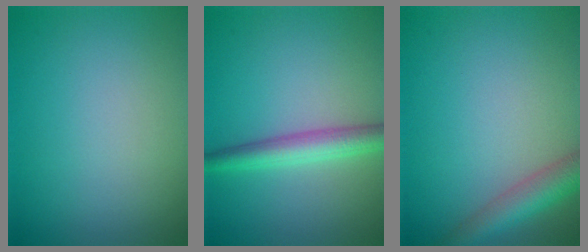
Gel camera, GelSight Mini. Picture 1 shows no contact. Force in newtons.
{"total": 3.6, "press": 3.6, "slide": 0.1}
{"total": 4.1, "press": 4.1, "slide": 0.2}